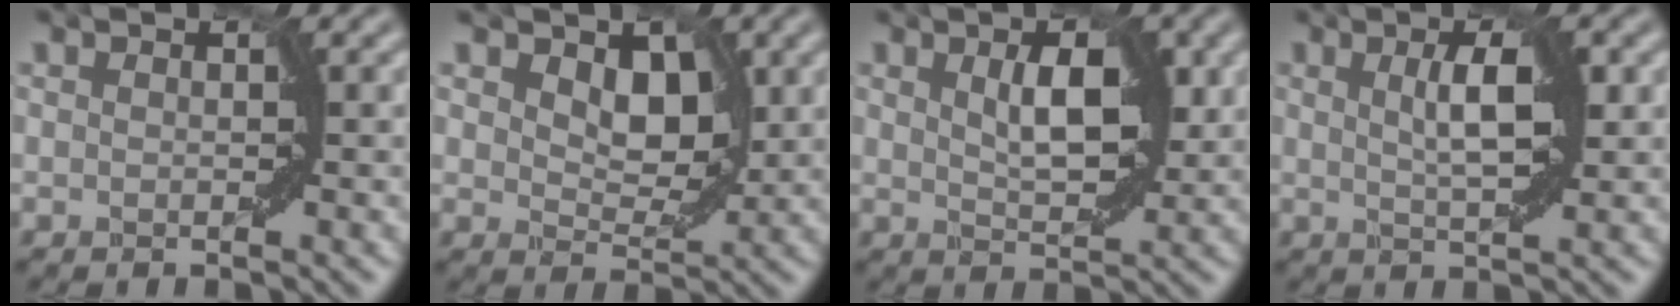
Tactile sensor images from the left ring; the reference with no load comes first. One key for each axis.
{"total": 4.0, "fx": 1.4, "fy": 2.5, "fz": 2.7, "tx": -0.050, "ty": -0.006, "tz": 0.021}
{"total": 4.4, "fx": 1.3, "fy": 1.7, "fz": 3.8, "tx": -0.066, "ty": 0.002, "tz": 0.025}
{"total": 3.8, "fx": 1.0, "fy": 0.9, "fz": 3.6, "tx": -0.059, "ty": 0.005, "tz": 0.017}